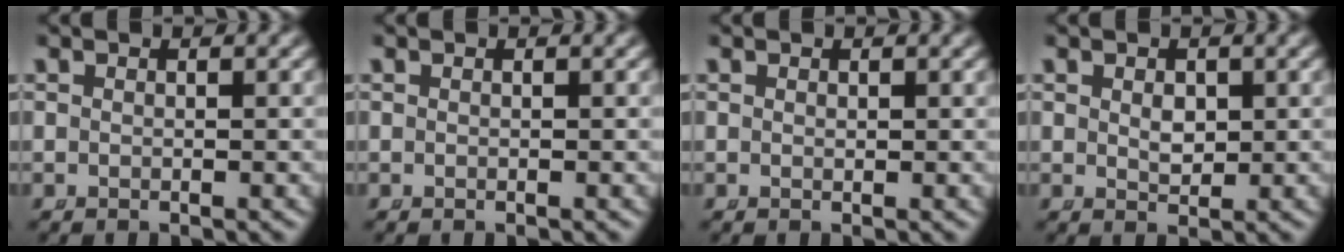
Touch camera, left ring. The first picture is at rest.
{"total": 0.0}
{"total": 0.0}
{"total": 1.5, "force": [0.3, 1.0, 1.1], "torque": [-0.020, -0.019, 0.018]}